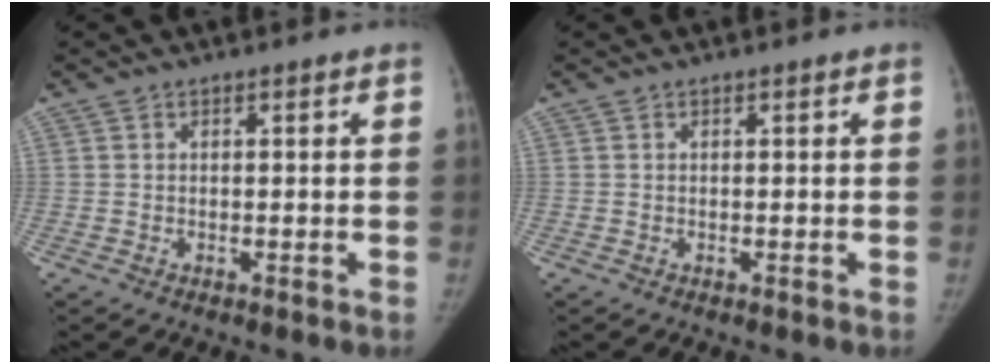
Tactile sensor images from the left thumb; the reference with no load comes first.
{"total": 0.0}